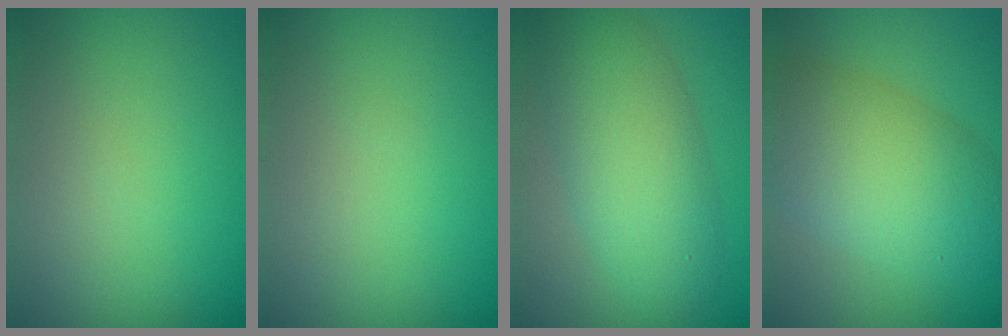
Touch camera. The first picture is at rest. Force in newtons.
{"total": 0.0}
{"total": 6.5, "press": 6.5, "slide": 0.3}
{"total": 7.9, "press": 7.9, "slide": 0.1}